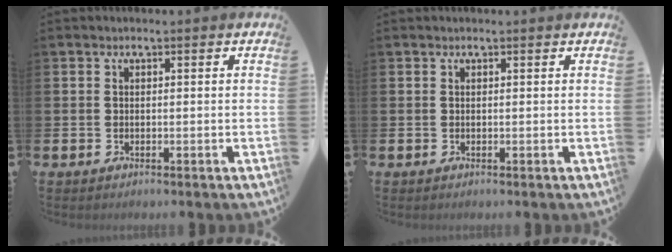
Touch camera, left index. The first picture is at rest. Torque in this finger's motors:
{"motor_torque": [0.70, -1.44, 0.00, 0.03]}